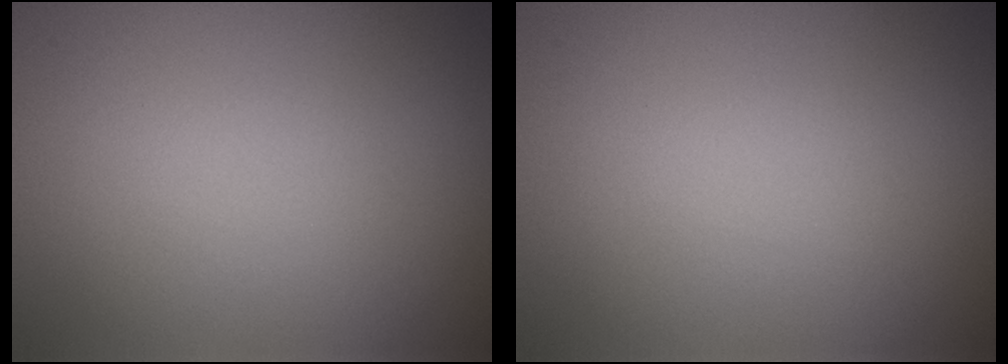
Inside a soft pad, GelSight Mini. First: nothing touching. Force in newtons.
{"total": 0.0}